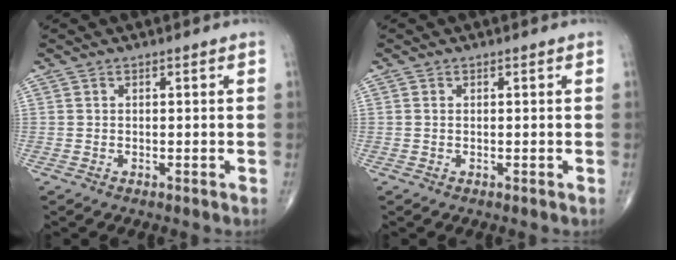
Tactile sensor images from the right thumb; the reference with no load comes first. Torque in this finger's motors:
{"motor_torque": [-0.22, -0.03, 0.02, 0.15, 0.03]}